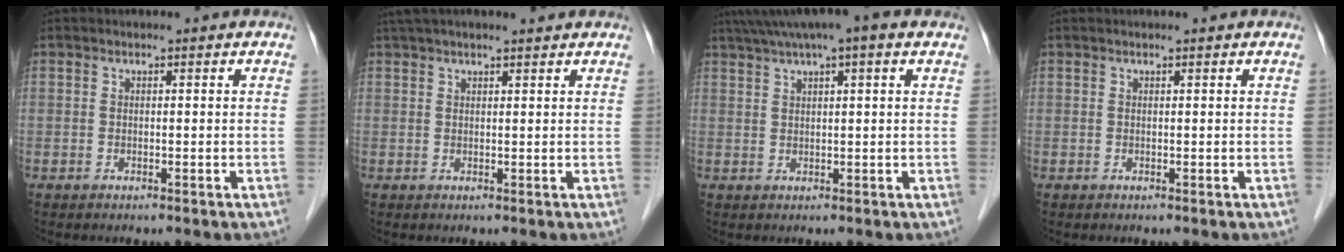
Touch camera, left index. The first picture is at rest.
{"total": 7.8, "force": [6.7, 0.7, 3.9], "torque": [-0.063, 0.037, 0.097]}
{"total": 8.7, "force": [5.9, 0.8, 6.3], "torque": [-0.106, 0.044, 0.090]}
{"total": 0.8, "force": [0.7, 0.0, 0.4], "torque": [-0.007, 0.008, 0.012]}